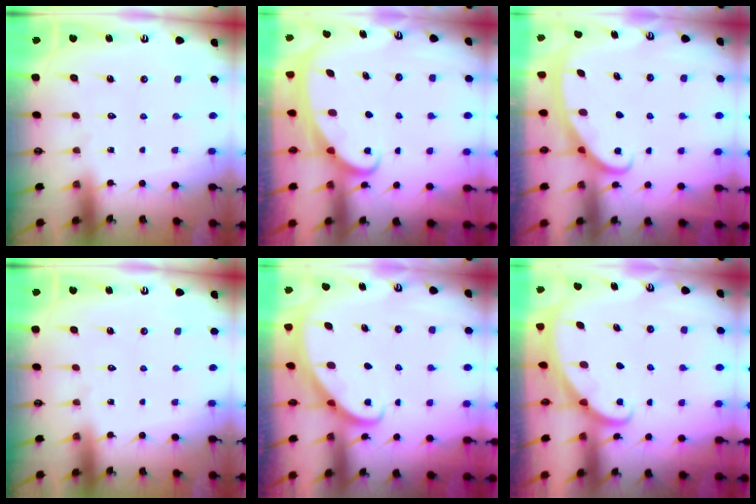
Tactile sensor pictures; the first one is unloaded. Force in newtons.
{"total": 2.1, "press": 2.1, "slide": 0.4}
{"total": 3.0, "press": 2.9, "slide": 0.4}
{"total": 0.0}
{"total": 2.7, "press": 2.7, "slide": 0.2}
{"total": 1.6, "press": 1.6, "slide": 0.1}